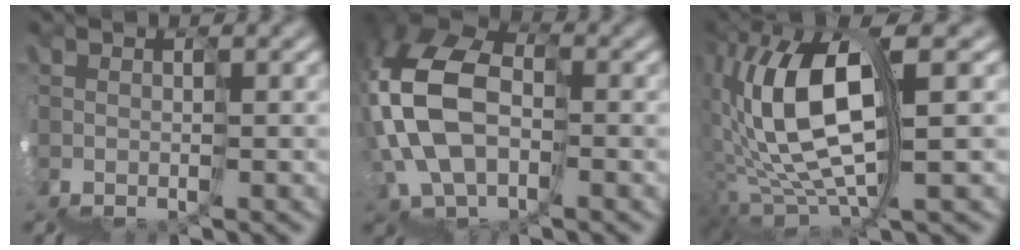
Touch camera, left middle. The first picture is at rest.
{"total": 8.1, "force": [1.4, 5.8, 5.5], "torque": [-0.147, 0.045, 0.001]}
{"total": 8.6, "force": [2.8, 2.7, 7.6], "torque": [-0.172, 0.034, 0.040]}